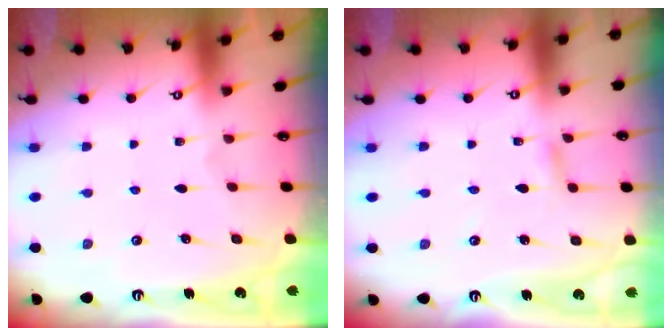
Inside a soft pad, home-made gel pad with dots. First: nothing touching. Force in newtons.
{"total": 2.3, "press": 2.3, "slide": 0.1}